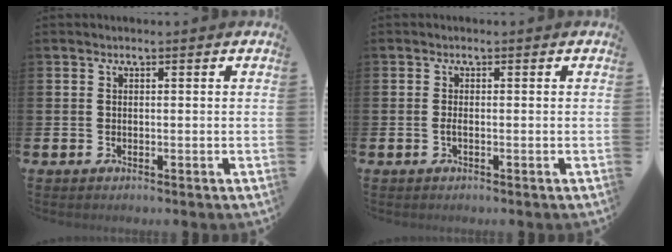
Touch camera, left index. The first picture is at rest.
{"total": 0.8, "force": [-0.3, 0.2, 0.7], "torque": [-0.016, -0.001, -0.004]}